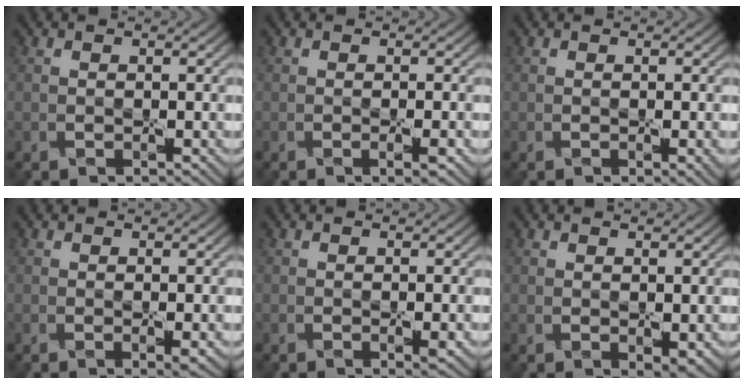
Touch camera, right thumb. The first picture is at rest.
{"total": 1.2, "force": [-0.4, 0.1, 1.2], "torque": [-0.022, -0.001, -0.006]}
{"total": 1.0, "force": [-0.1, 0.1, 1.0], "torque": [-0.015, -0.005, -0.002]}
{"total": 1.1, "force": [0.1, 0.1, 1.1], "torque": [-0.020, -0.002, 0.001]}
{"total": 0.9, "force": [-0.1, 0.1, 0.9], "torque": [-0.016, -0.003, -0.002]}
{"total": 1.5, "force": [0.5, 0.6, 1.3], "torque": [-0.025, -0.008, 0.015]}